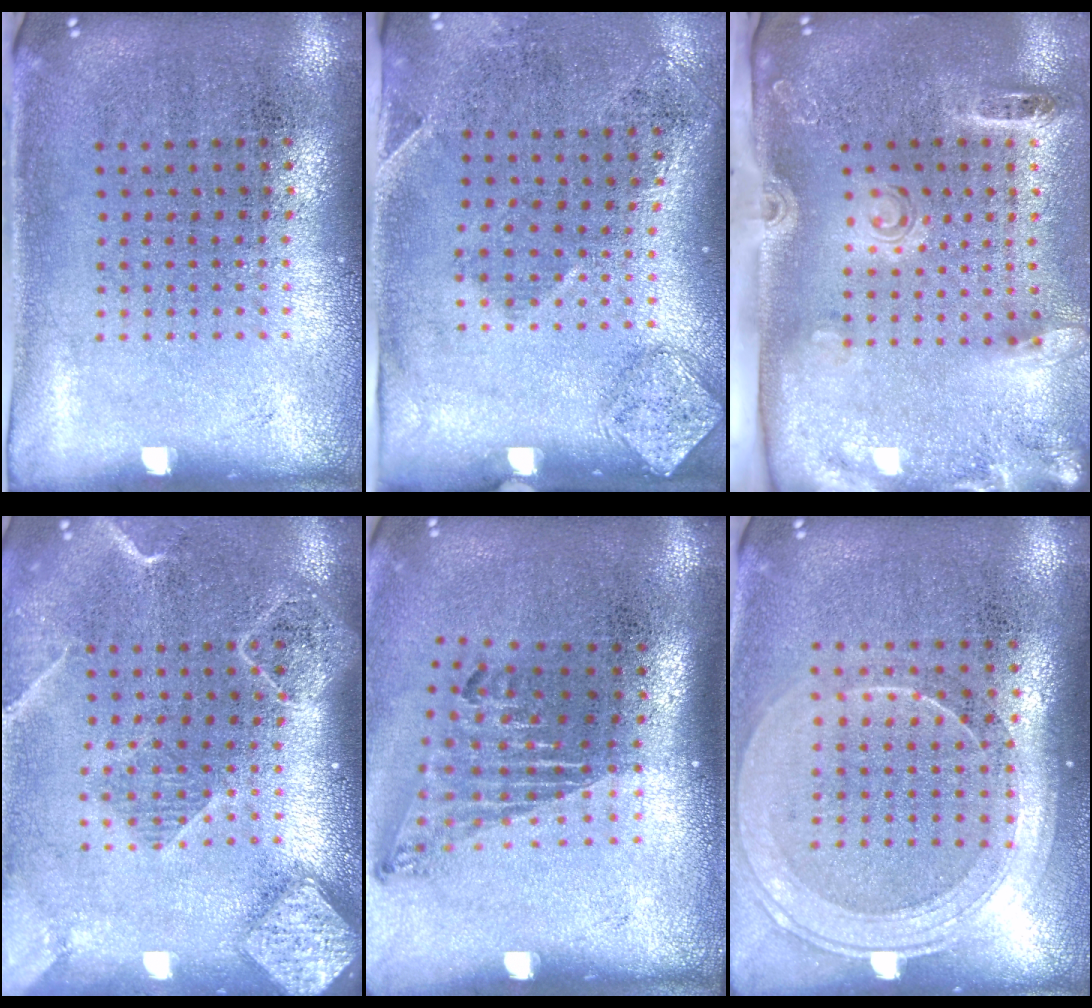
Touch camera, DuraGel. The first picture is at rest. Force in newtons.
{"total": 1.8, "press": 1.1, "slide": 1.4}
{"total": 2.8, "press": 2.0, "slide": 2.0}
{"total": 2.4, "press": 2.0, "slide": 1.2}
{"total": 1.7, "press": 1.1, "slide": 1.3}
{"total": 1.8, "press": 1.6, "slide": 0.8}